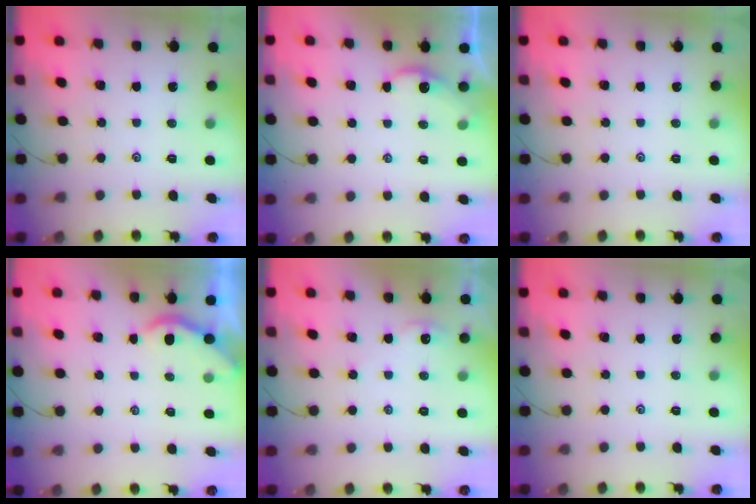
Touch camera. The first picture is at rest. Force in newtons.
{"total": 1.6, "press": 1.5, "slide": 0.2}
{"total": 0.0}
{"total": 2.2, "press": 2.2, "slide": 0.1}
{"total": 2.6, "press": 2.6, "slide": 0.3}
{"total": 0.0}